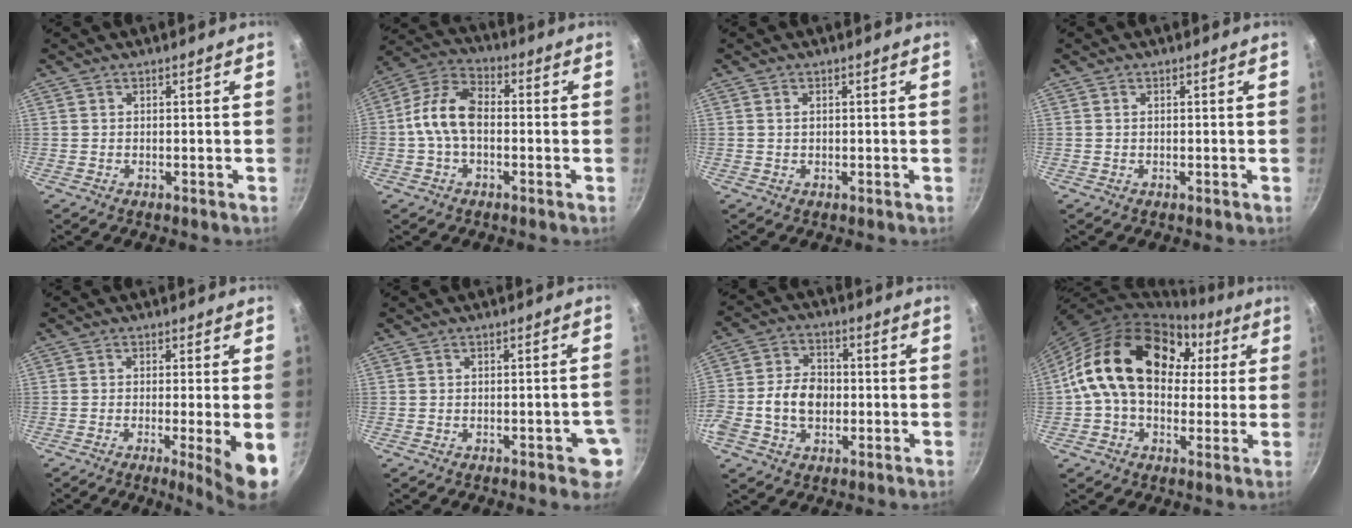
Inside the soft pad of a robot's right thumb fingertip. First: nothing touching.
{"total": 10.6, "force": [-0.8, 6.5, 8.3], "torque": [-0.151, 0.038, -0.033]}
{"total": 0.9, "force": [0.2, 0.7, 0.6], "torque": [-0.008, 0.003, 0.004]}
{"total": 0.0}
{"total": 7.8, "force": [-2.1, 0.2, 7.5], "torque": [-0.110, -0.005, -0.027]}
{"total": 5.0, "force": [-1.8, 2.1, 4.2], "torque": [-0.035, 0.017, -0.016]}
{"total": 10.1, "force": [-1.6, 7.4, 6.7], "torque": [-0.105, 0.021, -0.040]}
{"total": 21.4, "force": [4.1, 14.9, 14.8], "torque": [-0.221, 0.030, 0.055]}